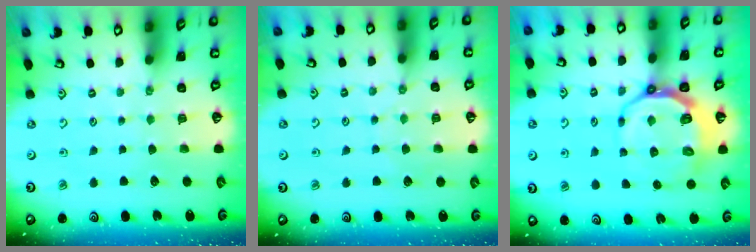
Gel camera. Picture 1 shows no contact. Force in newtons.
{"total": 4.1, "press": 4.1, "slide": 0.6}
{"total": 9.7, "press": 9.0, "slide": 3.8}